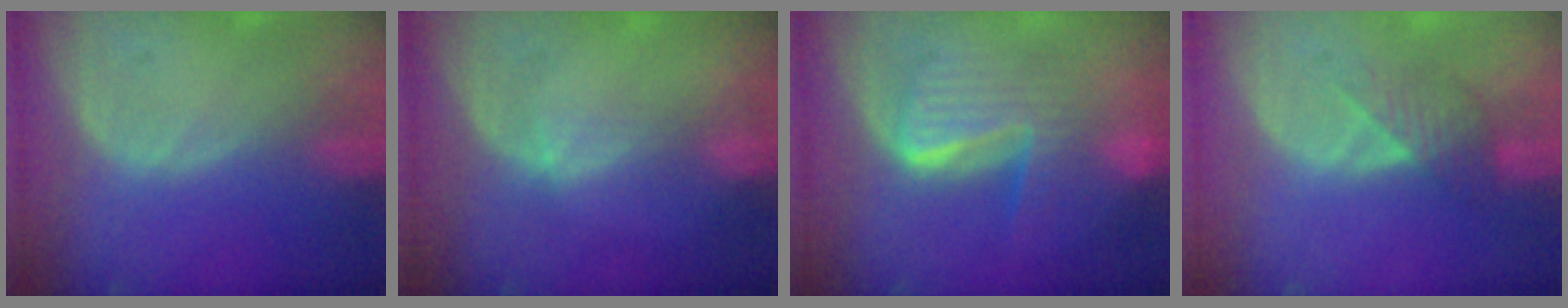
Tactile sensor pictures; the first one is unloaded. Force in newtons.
{"total": 2.1, "press": 1.7, "slide": 1.2}
{"total": 8.6, "press": 8.5, "slide": 0.5}
{"total": 3.6, "press": 3.4, "slide": 1.4}